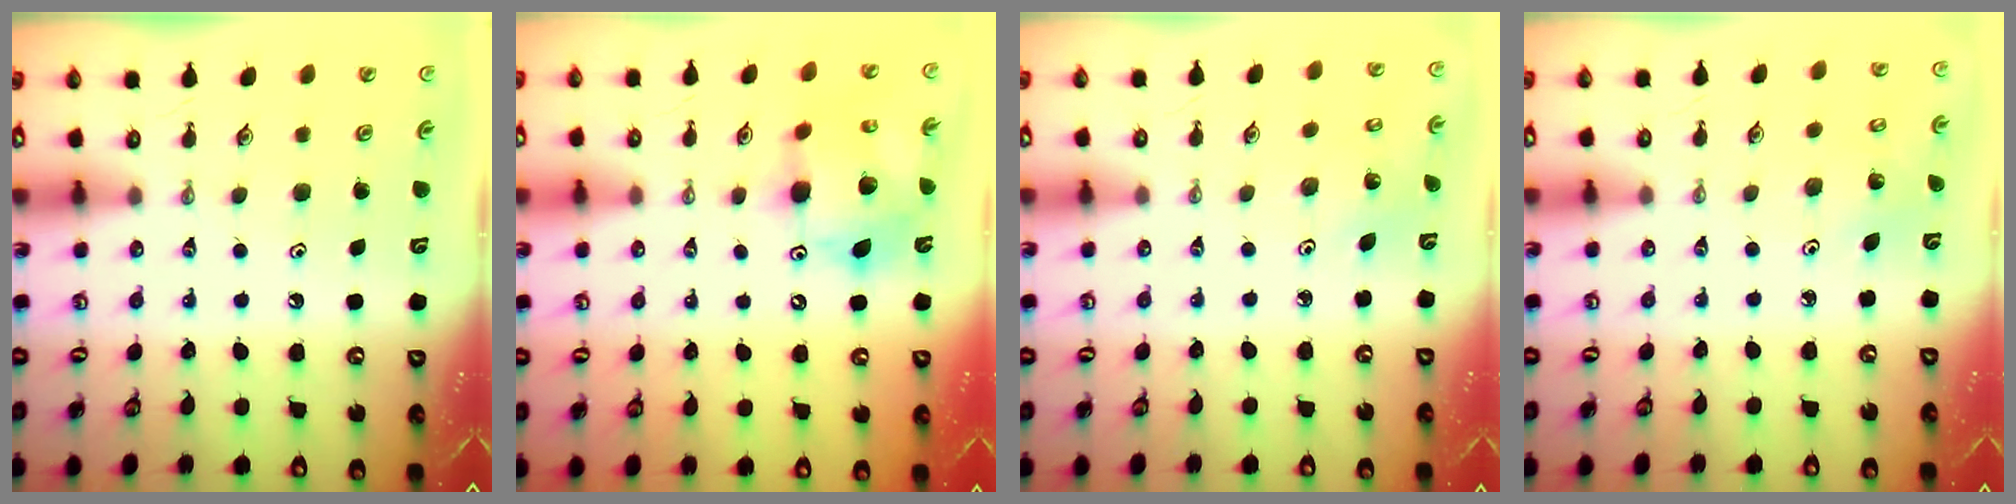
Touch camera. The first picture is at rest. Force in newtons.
{"total": 13.1, "press": 13.0, "slide": 1.2}
{"total": 2.2, "press": 2.2, "slide": 0.2}
{"total": 2.0, "press": 2.0, "slide": 0.2}